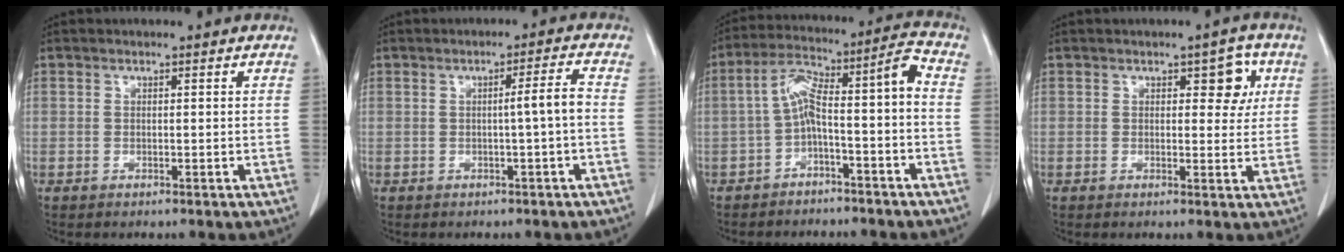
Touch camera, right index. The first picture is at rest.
{"total": 3.2, "force": [-0.5, -0.6, 3.1], "torque": [-0.044, 0.003, -0.007]}
{"total": 9.5, "force": [-2.7, 1.1, 9.0], "torque": [-0.154, 0.054, -0.046]}
{"total": 4.4, "force": [1.6, 2.3, 3.4], "torque": [-0.033, 0.006, 0.019]}